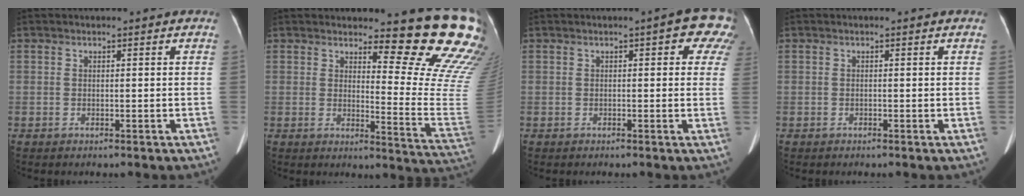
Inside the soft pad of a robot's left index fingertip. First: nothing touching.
{"total": 16.2, "force": [13.6, 1.2, 8.7], "torque": [-0.102, -0.126, 0.141]}
{"total": 6.8, "force": [3.4, 2.3, 5.5], "torque": [-0.046, 0.016, 0.022]}
{"total": 0.0}